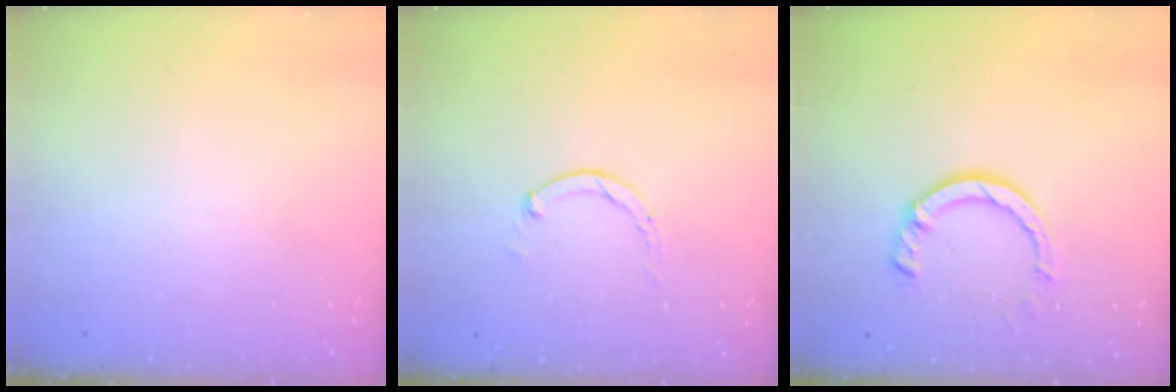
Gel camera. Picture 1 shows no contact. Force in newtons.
{"total": 1.2, "press": 1.2, "slide": 0.3}
{"total": 8.0, "press": 7.9, "slide": 0.9}